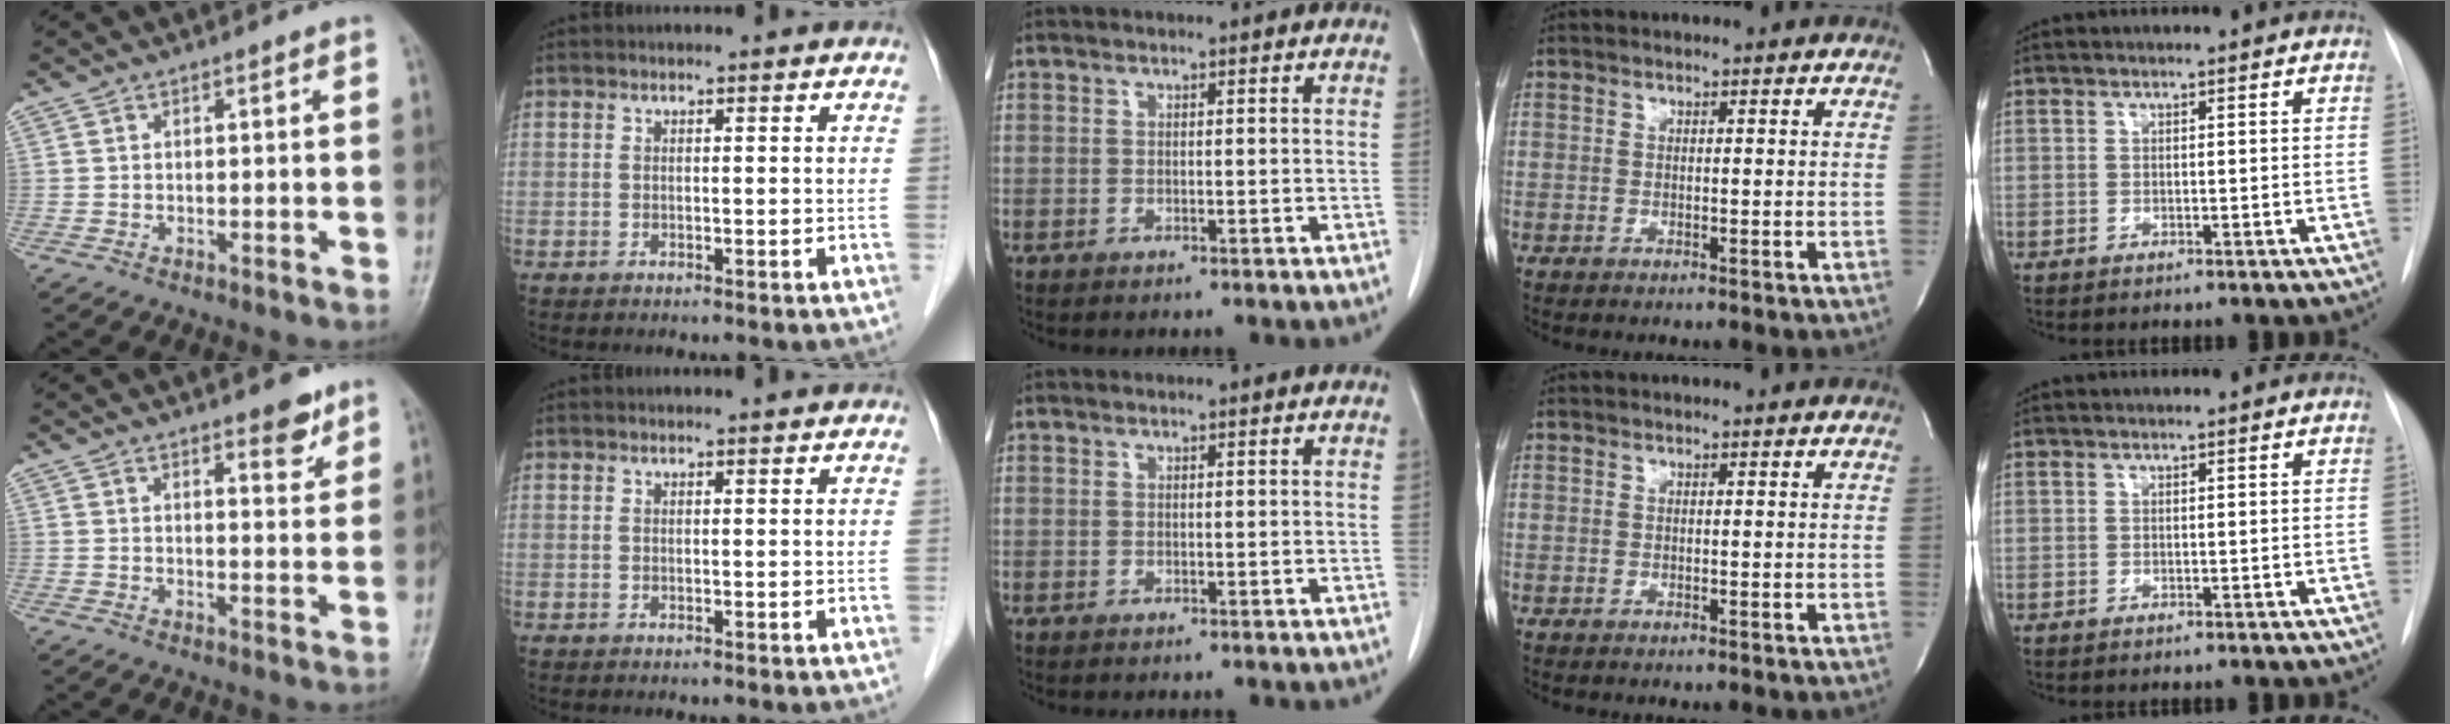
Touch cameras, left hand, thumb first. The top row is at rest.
{"thumb": {"total": 4.4, "force": [3.2, 1.5, 2.6], "torque": [-0.018, -0.023, 0.042]}, "index": {"total": 1.0, "force": [0.9, -0.1, 0.2], "torque": [-0.009, 0.002, 0.013]}}